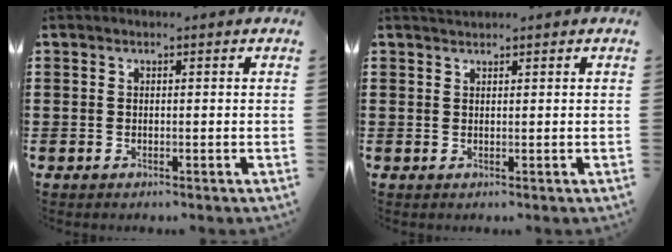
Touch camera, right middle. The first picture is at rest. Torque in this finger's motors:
{"motor_torque": [-0.39, -0.38, 0.02, -0.01]}